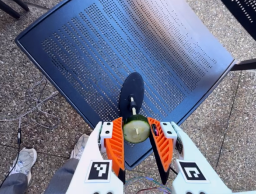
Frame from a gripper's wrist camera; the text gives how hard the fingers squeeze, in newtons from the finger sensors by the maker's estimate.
{"total": 10.5, "left": 9.8, "right": 11.2}